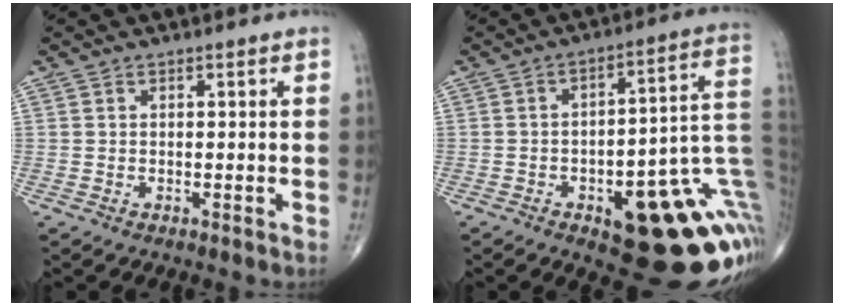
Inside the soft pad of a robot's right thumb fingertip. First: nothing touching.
{"total": 23.7, "force": [-6.2, 8.8, 21.2], "torque": [-0.193, 0.039, -0.064]}